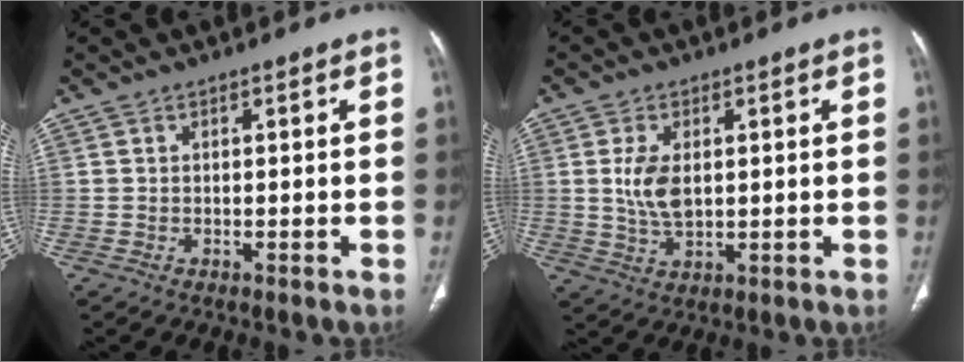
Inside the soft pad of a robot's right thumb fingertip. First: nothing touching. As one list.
[{"total": 6.2, "force": [0.9, 3.4, 5.1], "torque": [-0.099, -0.007, 0.021]}]